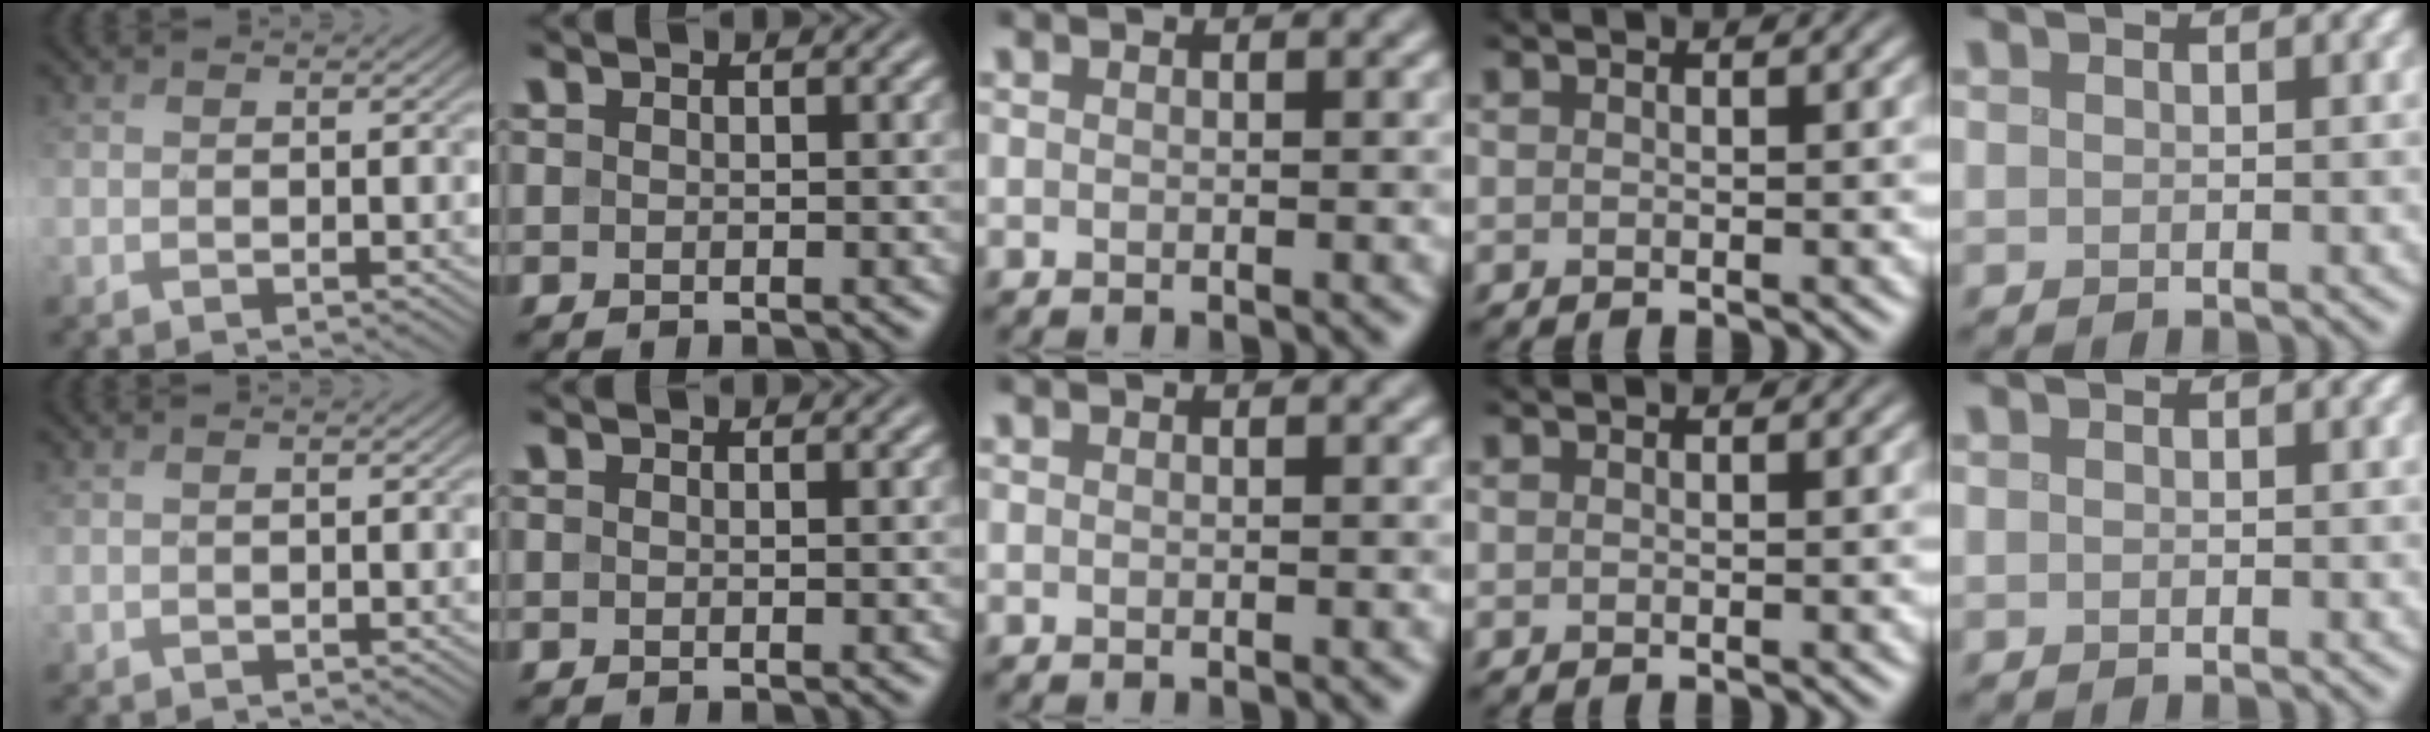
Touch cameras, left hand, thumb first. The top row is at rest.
{"thumb": {"total": 0.8, "force": [0.6, 0.2, 0.4], "torque": [-0.015, 0.000, 0.014]}}